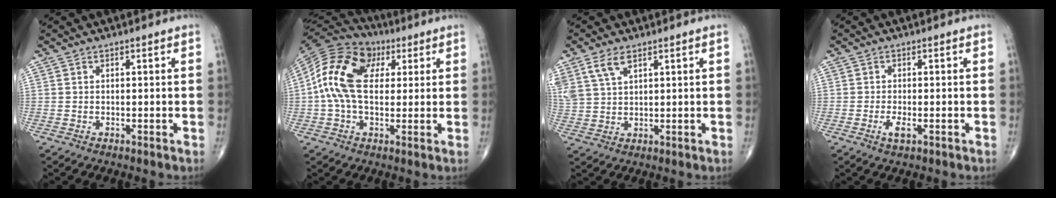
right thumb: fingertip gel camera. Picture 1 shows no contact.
{"total": 15.5, "force": [3.0, 9.8, 11.6], "torque": [-0.219, 0.025, 0.044]}
{"total": 6.5, "force": [3.8, 3.2, 4.2], "torque": [-0.093, -0.006, 0.083]}
{"total": 2.5, "force": [-1.0, 0.9, 2.2], "torque": [-0.045, -0.004, -0.019]}